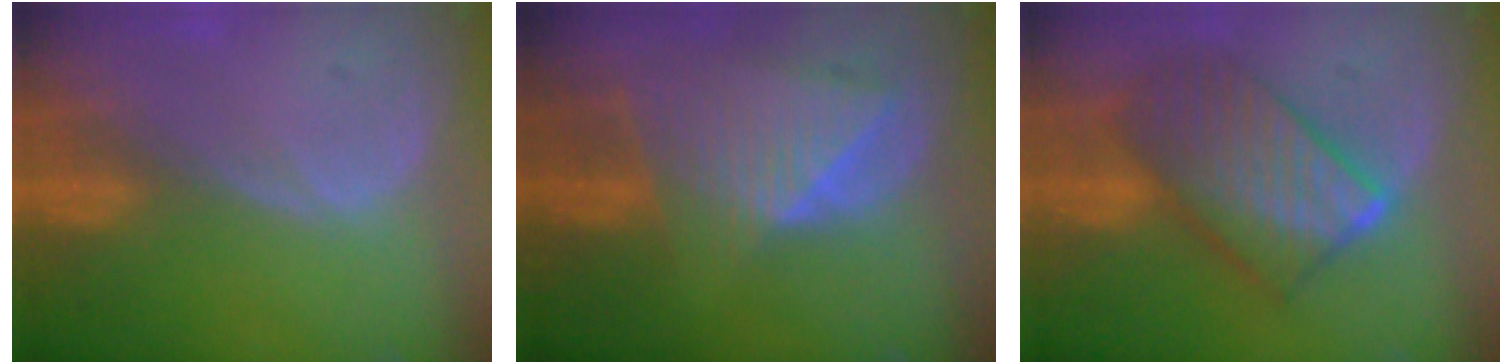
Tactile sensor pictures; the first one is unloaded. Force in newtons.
{"total": 9.0, "press": 7.9, "slide": 4.3}
{"total": 10.2, "press": 10.2, "slide": 0.7}